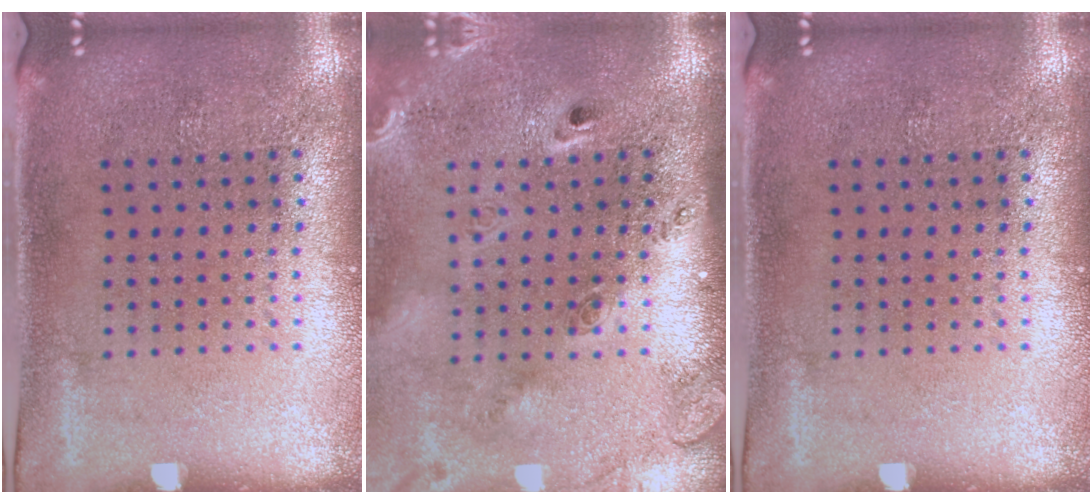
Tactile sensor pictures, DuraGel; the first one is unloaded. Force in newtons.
{"total": 2.8, "press": 1.9, "slide": 2.0}
{"total": 0.0}